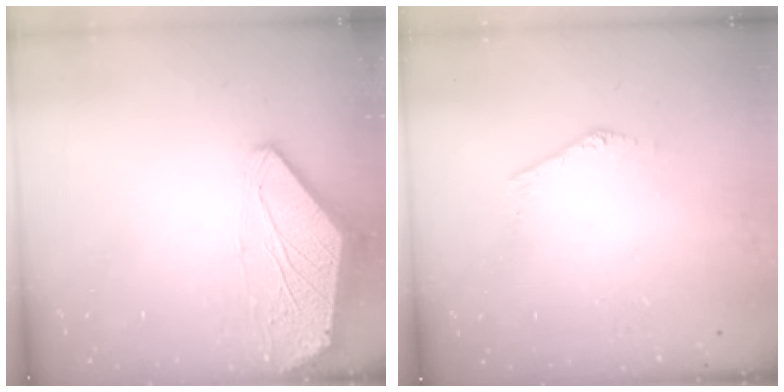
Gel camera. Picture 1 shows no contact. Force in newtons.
{"total": 1.6, "press": 1.6, "slide": 0.0}